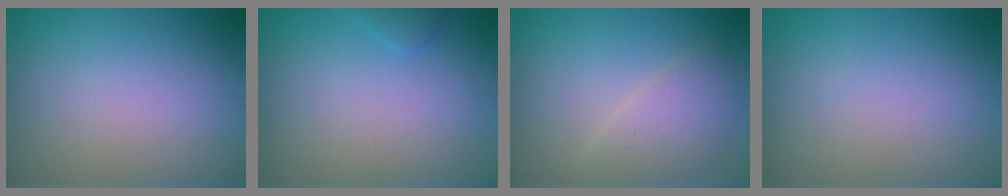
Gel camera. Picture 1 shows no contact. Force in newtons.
{"total": 1.0, "press": 1.0, "slide": 0.1}
{"total": 2.9, "press": 2.9, "slide": 0.2}
{"total": 0.0}